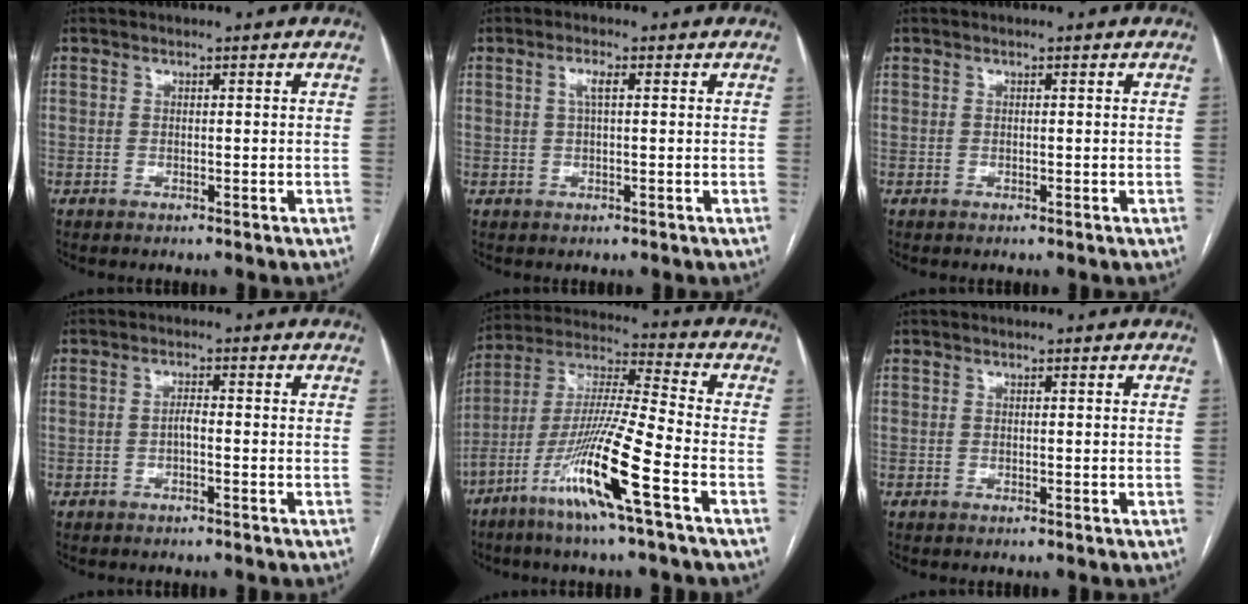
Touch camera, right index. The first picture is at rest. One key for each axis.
{"total": 2.1, "fx": 0.5, "fy": 0.3, "fz": 2.0, "tx": -0.041, "ty": 0.004, "tz": 0.009}
{"total": 0.0}
{"total": 1.5, "fx": -0.6, "fy": 0.3, "fz": 1.4, "tx": -0.023, "ty": 0.003, "tz": -0.011}
{"total": 15.2, "fx": -7.4, "fy": -0.8, "fz": 13.2, "tx": -0.268, "ty": -0.018, "tz": -0.145}
{"total": 0.0}